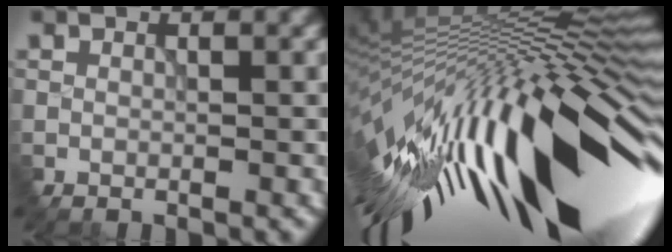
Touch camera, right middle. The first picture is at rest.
{"total": 18.2, "force": [-2.3, 6.1, 17.0], "torque": [-0.270, -0.007, -0.052]}